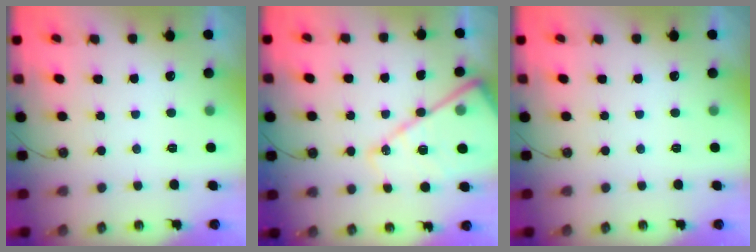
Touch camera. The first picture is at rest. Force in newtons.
{"total": 16.9, "press": 16.8, "slide": 1.5}
{"total": 0.0}